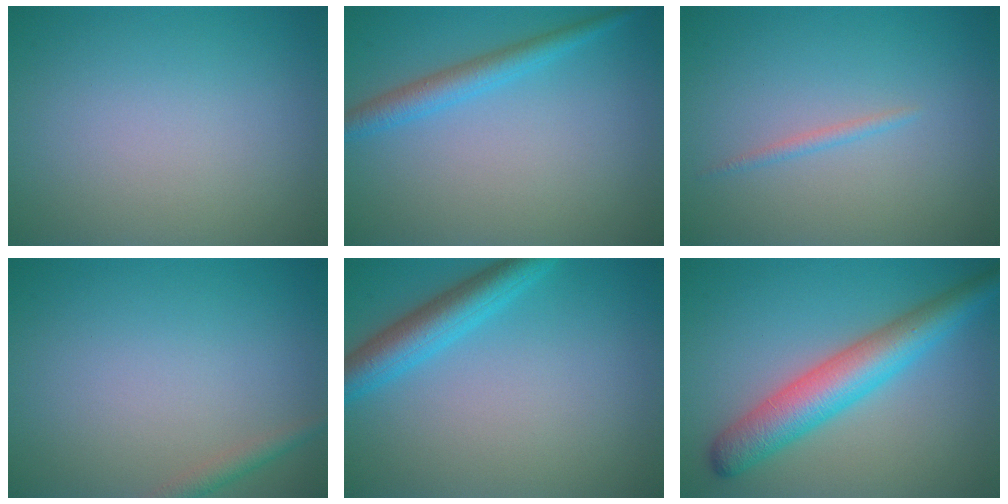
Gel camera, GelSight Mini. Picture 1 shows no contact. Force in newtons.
{"total": 2.6, "press": 2.6, "slide": 0.1}
{"total": 0.8, "press": 0.8, "slide": 0.0}
{"total": 1.4, "press": 1.4, "slide": 0.1}
{"total": 4.2, "press": 4.2, "slide": 0.3}
{"total": 6.3, "press": 6.3, "slide": 0.1}